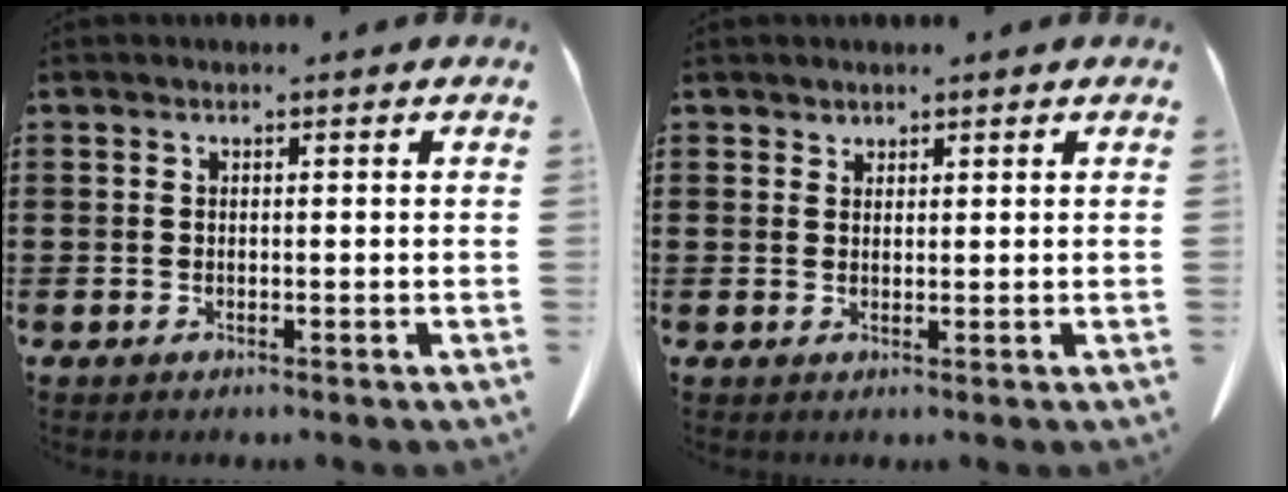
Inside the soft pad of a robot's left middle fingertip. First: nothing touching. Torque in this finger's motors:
{"motor_torque": [-0.19, 0.25, 0.00, 0.01]}